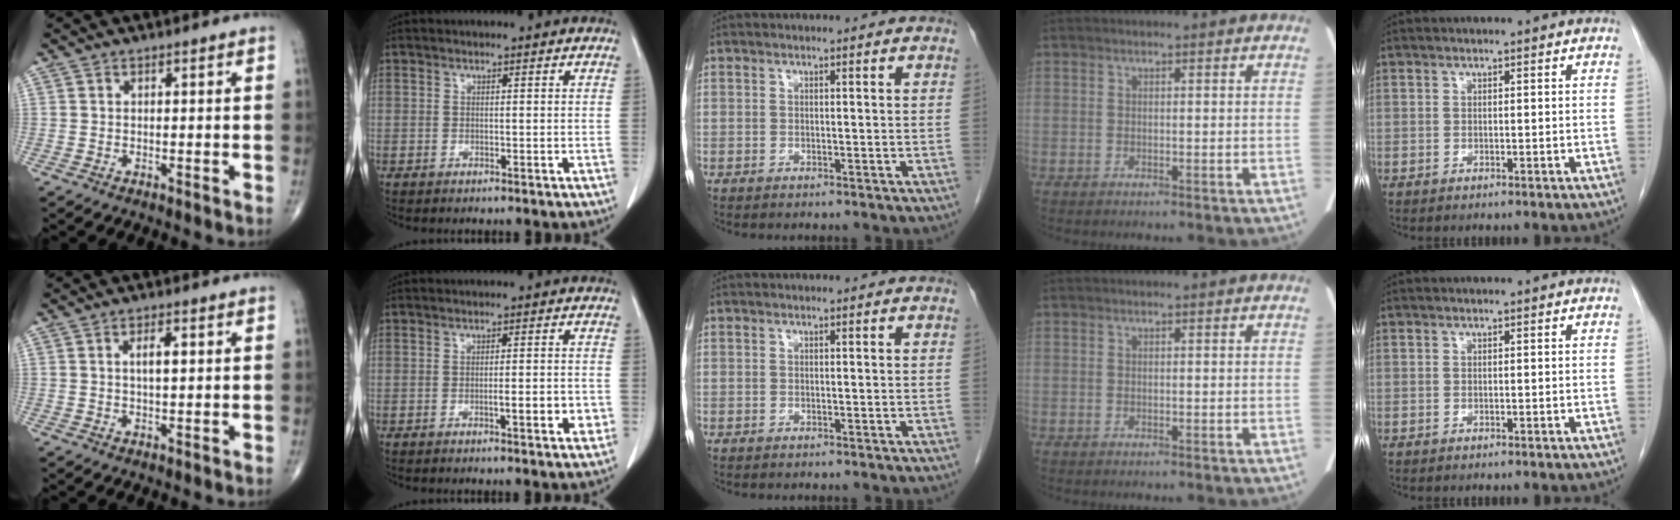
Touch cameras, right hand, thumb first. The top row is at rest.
{"thumb": {"total": 3.4, "force": [0.7, 1.3, 3.0], "torque": [-0.052, 0.001, 0.012]}, "index": {"total": 3.8, "force": [-1.0, 0.8, 3.6], "torque": [-0.047, 0.002, -0.009]}}